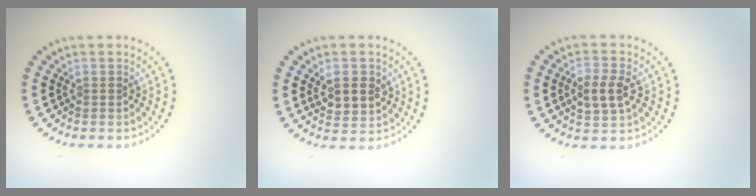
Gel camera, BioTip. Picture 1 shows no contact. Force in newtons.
{"total": 3.0, "press": 2.9, "slide": 0.6}
{"total": 3.0, "press": 3.0, "slide": 0.4}